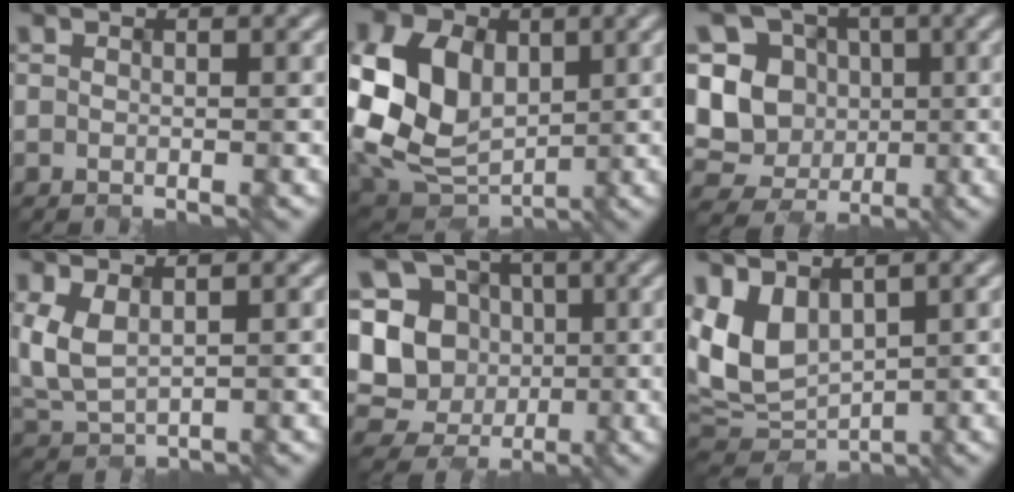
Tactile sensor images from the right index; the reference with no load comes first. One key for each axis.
{"total": 11.0, "fx": 1.3, "fy": 8.3, "fz": 7.1, "tx": -0.168, "ty": 0.004, "tz": 0.021}
{"total": 9.6, "fx": 0.5, "fy": 8.6, "fz": 4.3, "tx": -0.080, "ty": 0.026, "tz": -0.018}
{"total": 3.4, "fx": 0.9, "fy": 1.8, "fz": 2.8, "tx": -0.075, "ty": 0.001, "tz": 0.022}
{"total": 10.7, "fx": -0.1, "fy": 9.7, "fz": 4.5, "tx": -0.095, "ty": 0.034, "tz": -0.026}
{"total": 6.7, "fx": 1.8, "fy": 4.4, "fz": 4.7, "tx": -0.118, "ty": -0.004, "tz": 0.036}